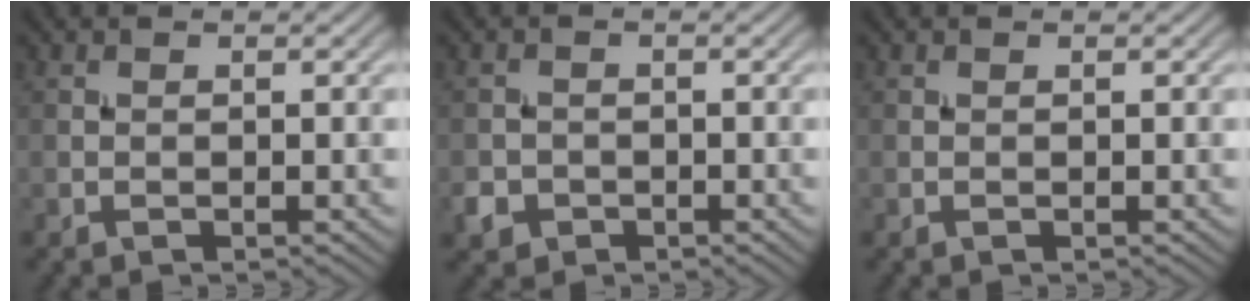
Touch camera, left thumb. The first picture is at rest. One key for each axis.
{"total": 2.1, "fx": -1.1, "fy": 1.7, "fz": 0.6, "tx": -0.012, "ty": -0.005, "tz": -0.024}
{"total": 0.0}